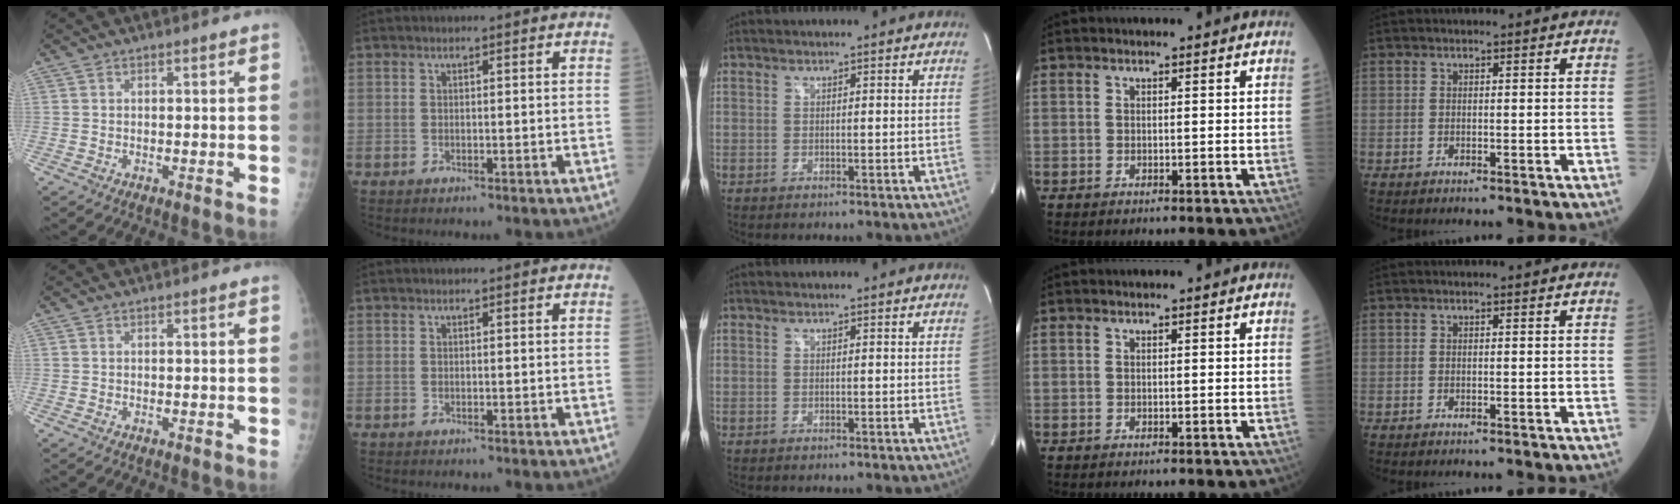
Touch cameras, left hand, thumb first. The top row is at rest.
{}